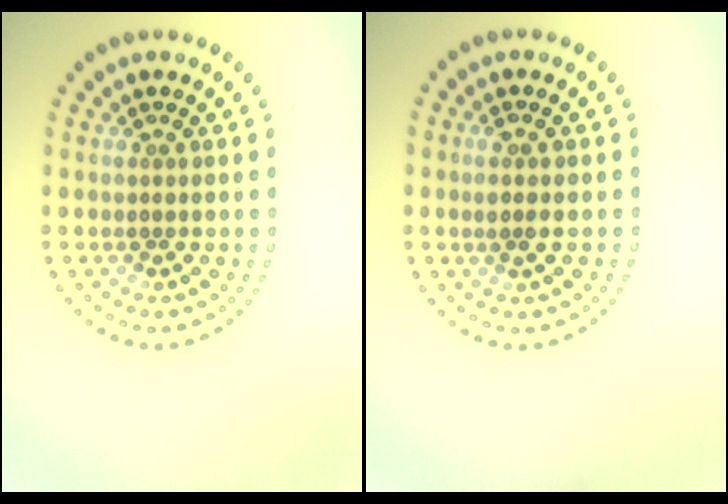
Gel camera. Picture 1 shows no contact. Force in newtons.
{"total": 1.1, "press": 0.9, "slide": 0.5}